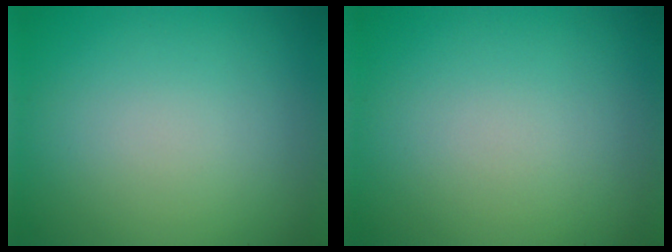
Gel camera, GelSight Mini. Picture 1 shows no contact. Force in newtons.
{"total": 0.0}